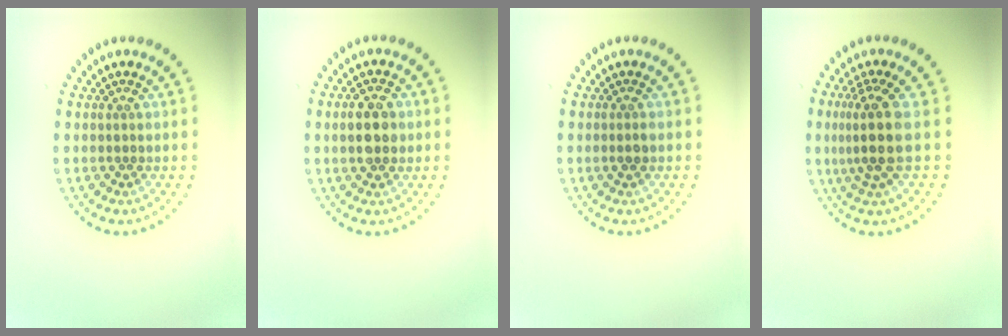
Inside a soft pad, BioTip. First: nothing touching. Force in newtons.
{"total": 3.0, "press": 3.0, "slide": 0.1}
{"total": 0.8, "press": 0.7, "slide": 0.3}
{"total": 3.8, "press": 2.9, "slide": 2.5}